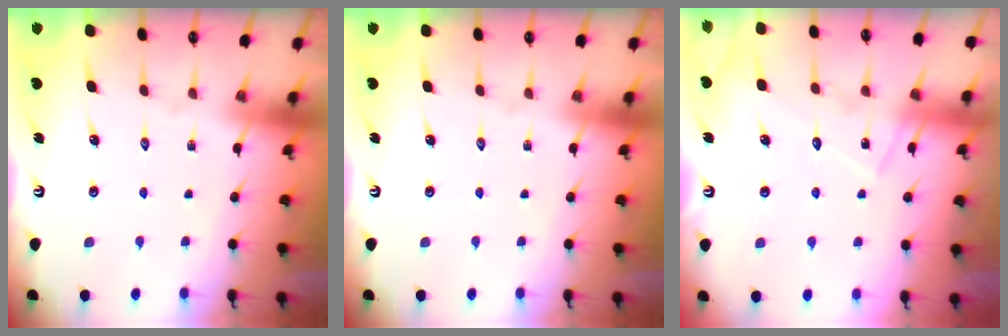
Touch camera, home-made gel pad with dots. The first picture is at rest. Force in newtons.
{"total": 0.0}
{"total": 11.1, "press": 11.1, "slide": 0.9}